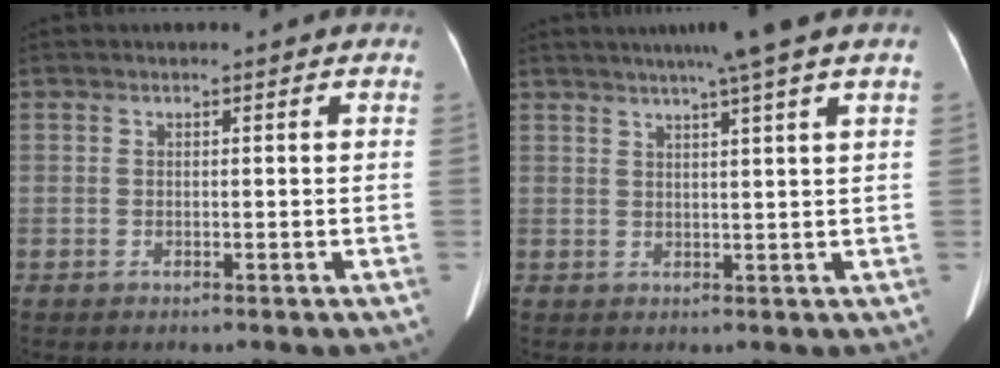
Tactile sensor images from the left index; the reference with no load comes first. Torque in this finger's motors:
{"motor_torque": [0.63, -1.51, 0.36, 0.08]}